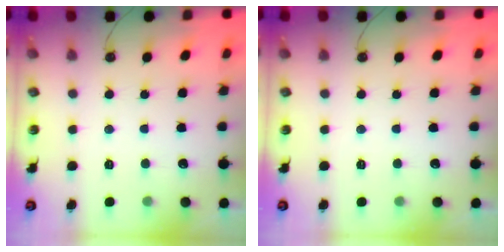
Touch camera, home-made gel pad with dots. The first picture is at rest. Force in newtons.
{"total": 0.0}